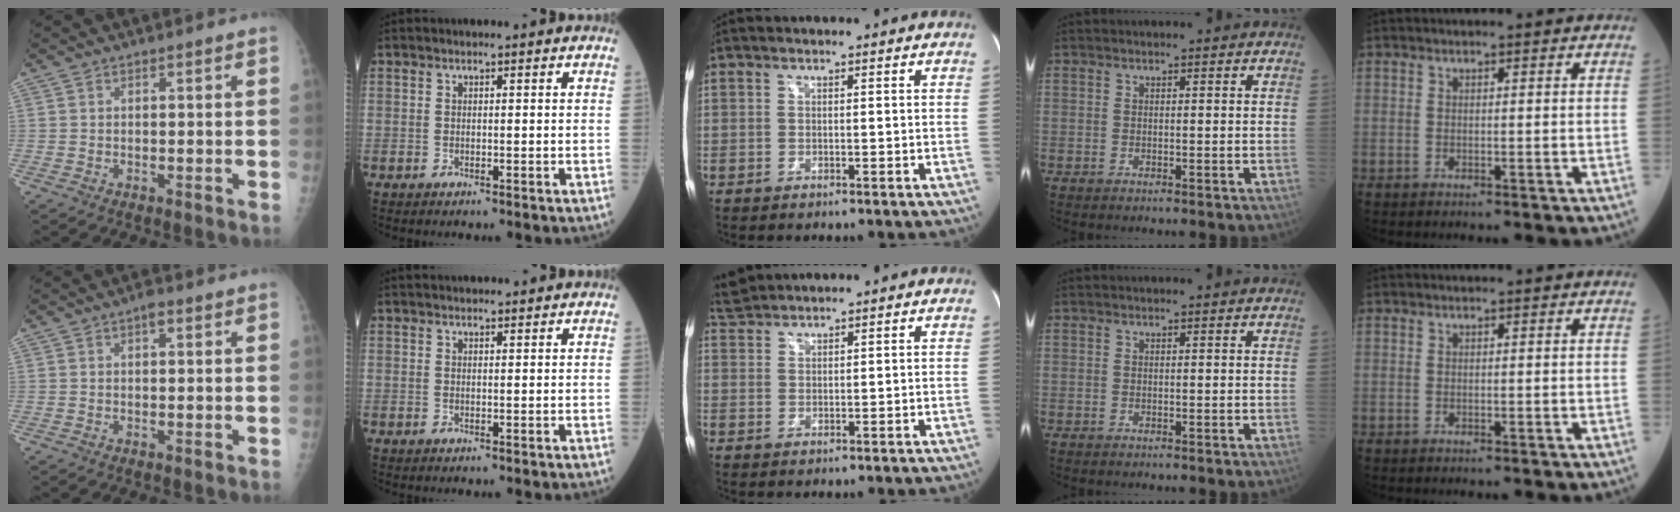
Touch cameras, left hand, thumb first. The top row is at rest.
{"thumb": {"total": 1.7, "force": [0.6, 0.8, 1.3], "torque": [-0.013, 0.003, 0.005]}, "index": {"total": 3.4, "force": [3.1, 0.7, 1.0], "torque": [-0.009, 0.027, 0.046]}, "middle": {"total": 3.2, "force": [3.2, 0.0, -0.1], "torque": [-0.013, 0.019, 0.071]}}